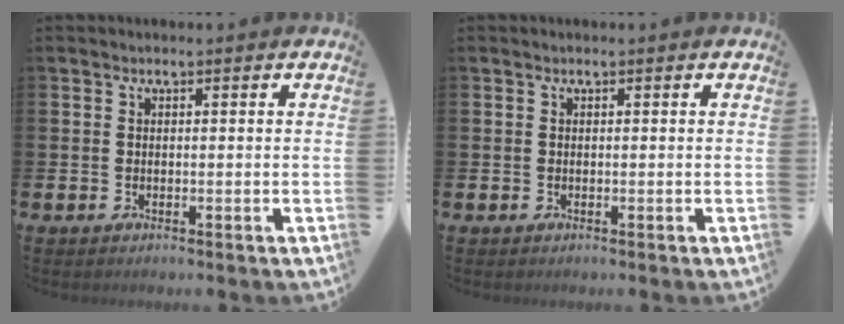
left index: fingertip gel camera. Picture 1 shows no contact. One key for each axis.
{"total": 0.0}